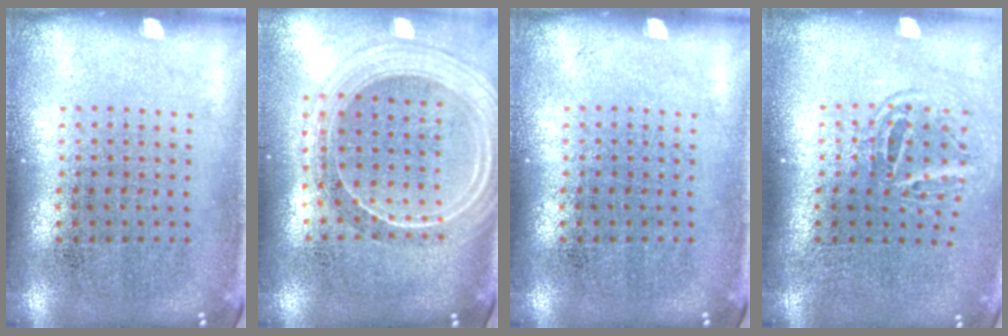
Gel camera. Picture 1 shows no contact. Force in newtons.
{"total": 2.3, "press": 2.0, "slide": 1.2}
{"total": 0.0}
{"total": 1.7, "press": 1.1, "slide": 1.3}